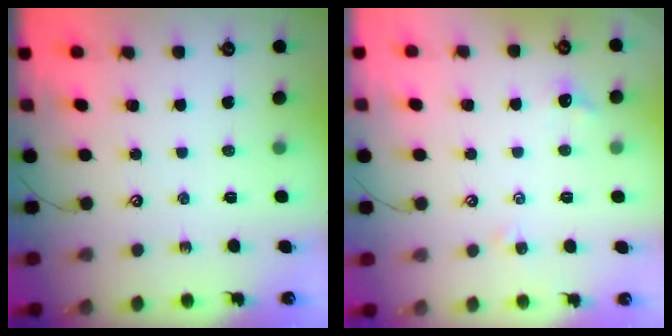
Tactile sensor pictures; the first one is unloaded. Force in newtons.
{"total": 2.9, "press": 2.9, "slide": 0.7}